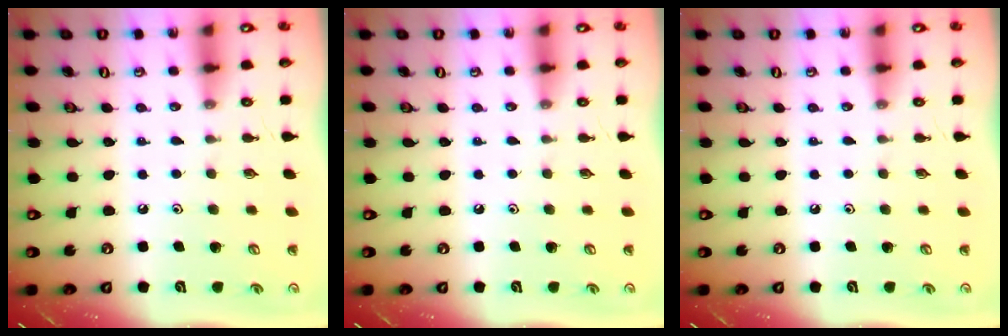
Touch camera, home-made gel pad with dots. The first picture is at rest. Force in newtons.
{"total": 0.0}
{"total": 0.0}